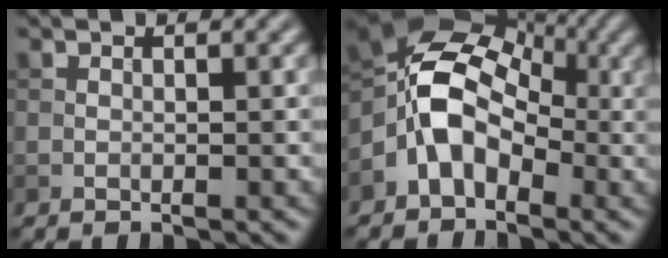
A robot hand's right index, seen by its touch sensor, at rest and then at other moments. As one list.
[{"total": 7.6, "force": [-1.7, 5.4, 5.0], "torque": [-0.078, 0.016, -0.052]}]